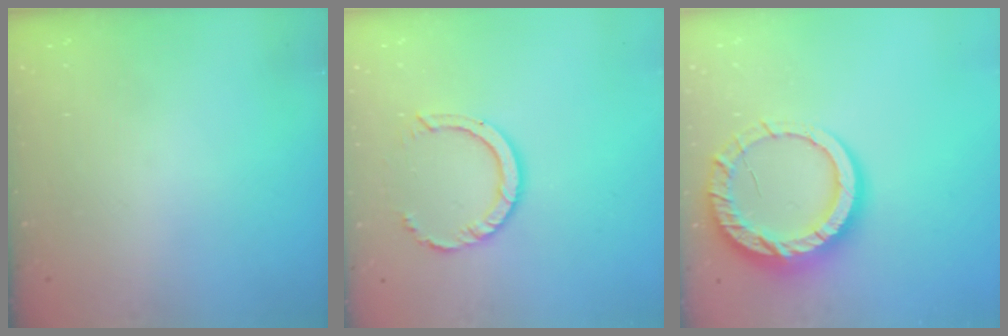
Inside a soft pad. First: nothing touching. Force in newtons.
{"total": 8.3, "press": 8.2, "slide": 0.6}
{"total": 16.0, "press": 15.9, "slide": 1.4}